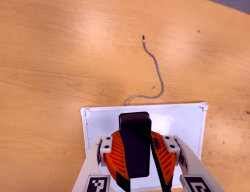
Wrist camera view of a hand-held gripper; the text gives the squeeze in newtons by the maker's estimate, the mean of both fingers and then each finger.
{"total": 10.5, "left": 10.2, "right": 10.9}